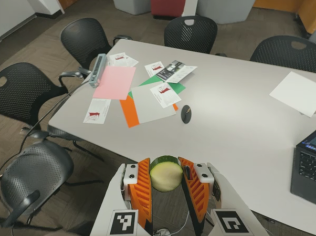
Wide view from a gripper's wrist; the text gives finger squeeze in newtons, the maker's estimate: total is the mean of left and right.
{"total": 13.0, "left": 13.2, "right": 12.8}